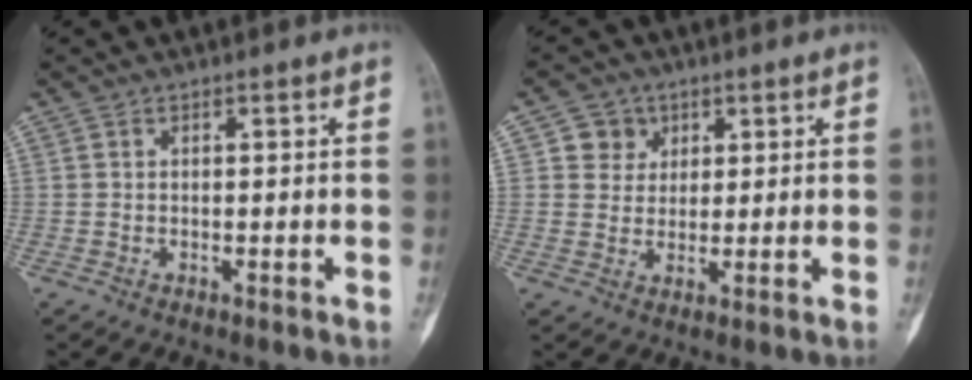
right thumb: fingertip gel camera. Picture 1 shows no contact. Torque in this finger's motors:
{"motor_torque": [-0.48, 0.49, 0.10, -0.11, 0.01]}